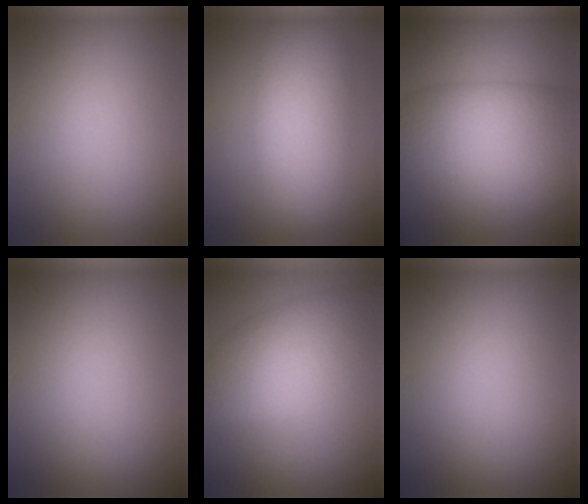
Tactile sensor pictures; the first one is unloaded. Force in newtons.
{"total": 6.5, "press": 6.5, "slide": 0.4}
{"total": 10.9, "press": 10.9, "slide": 0.5}
{"total": 0.0}
{"total": 6.7, "press": 6.7, "slide": 0.3}
{"total": 0.0}